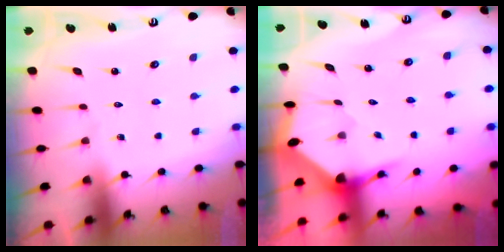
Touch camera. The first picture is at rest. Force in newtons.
{"total": 3.6, "press": 3.6, "slide": 0.5}